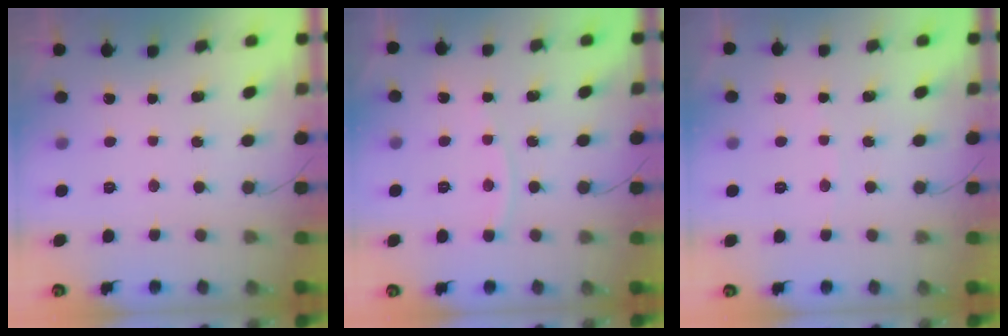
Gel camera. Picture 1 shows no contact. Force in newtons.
{"total": 3.3, "press": 3.2, "slide": 0.4}
{"total": 2.3, "press": 2.3, "slide": 0.3}